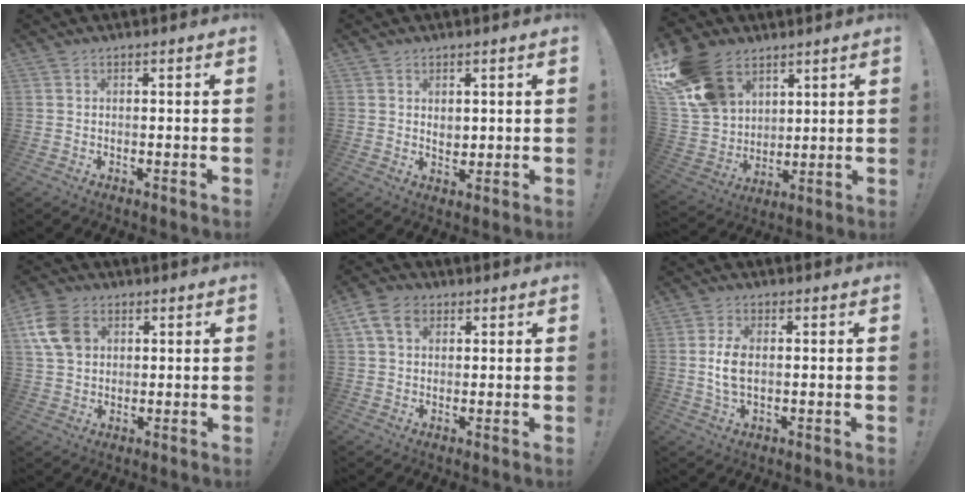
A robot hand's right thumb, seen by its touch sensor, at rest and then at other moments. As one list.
[{"total": 2.8, "force": [1.2, 2.2, 1.1], "torque": [-0.006, -0.008, 0.019]}, {"total": 18.7, "force": [10.1, 12.9, 8.9], "torque": [-0.171, -0.050, 0.200]}, {"total": 11.3, "force": [3.8, 8.5, 6.5], "torque": [-0.117, -0.001, 0.078]}, {"total": 8.3, "force": [3.3, 5.8, 4.9], "torque": [-0.093, 0.002, 0.065]}, {"total": 6.5, "force": [-0.1, 3.5, 5.4], "torque": [-0.107, 0.000, -0.003]}]